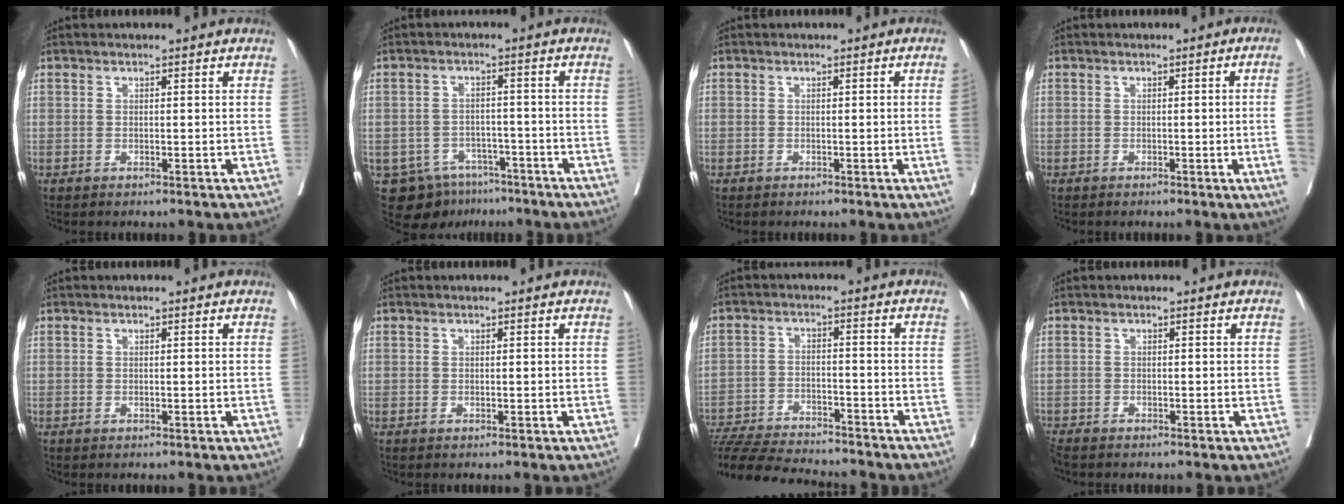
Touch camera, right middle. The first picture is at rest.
{"total": 8.1, "force": [-5.5, 5.5, 2.1], "torque": [-0.028, 0.011, -0.074]}
{"total": 1.2, "force": [-0.3, -0.4, 1.1], "torque": [-0.012, -0.001, -0.005]}
{"total": 4.0, "force": [-0.6, -1.5, 3.7], "torque": [-0.043, -0.008, -0.008]}
{"total": 0.0}
{"total": 0.0}
{"total": 17.6, "force": [-16.1, 2.1, 6.7], "torque": [-0.130, -0.026, -0.243]}
{"total": 2.5, "force": [-2.3, 0.4, 0.8], "torque": [-0.019, -0.010, -0.046]}